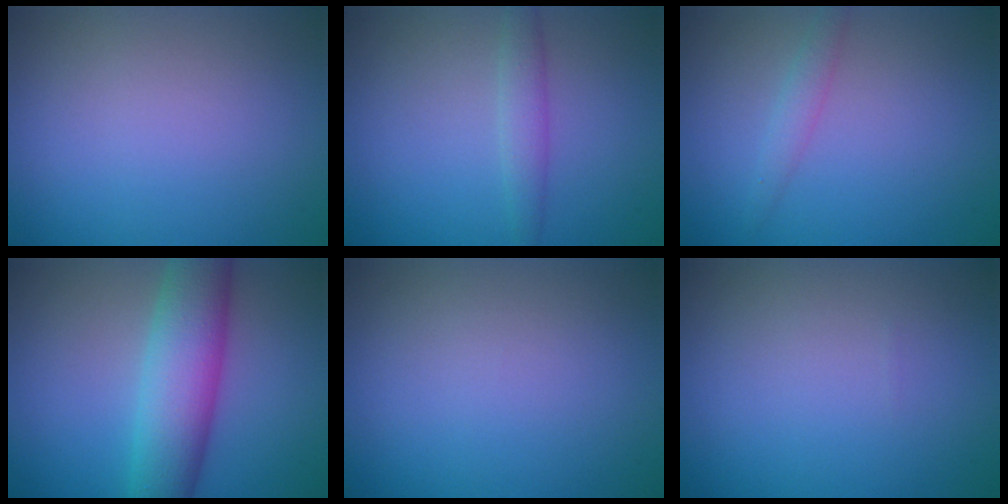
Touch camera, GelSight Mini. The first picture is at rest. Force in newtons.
{"total": 1.9, "press": 1.9, "slide": 0.1}
{"total": 1.4, "press": 1.4, "slide": 0.0}
{"total": 7.8, "press": 7.8, "slide": 0.1}
{"total": 0.0}
{"total": 0.0}